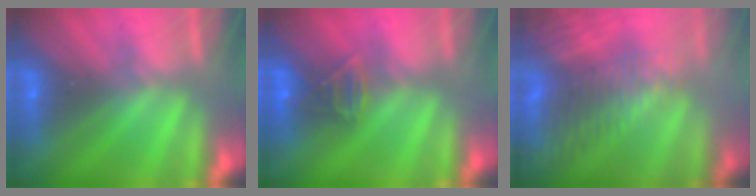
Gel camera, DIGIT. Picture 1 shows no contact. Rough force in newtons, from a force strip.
{"total": 2.8}
{"total": 7.8}